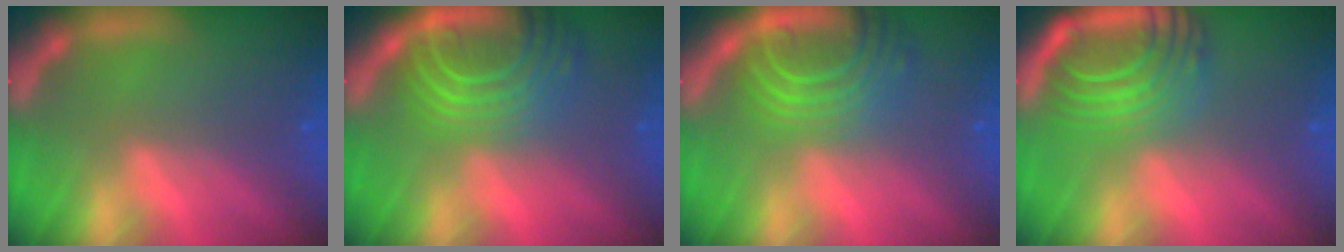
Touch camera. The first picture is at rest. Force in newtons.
{"total": 10.0}
{"total": 8.5}
{"total": 9.5}